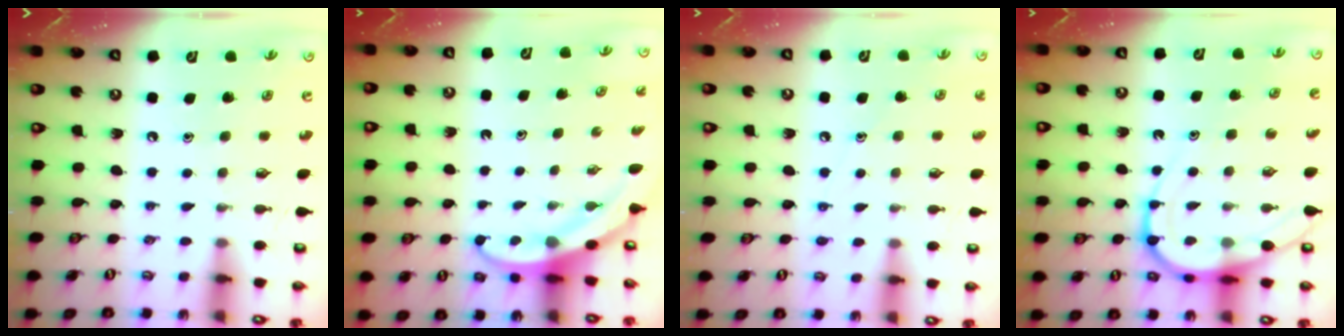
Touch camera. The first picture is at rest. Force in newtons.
{"total": 4.0, "press": 4.0, "slide": 0.4}
{"total": 5.8, "press": 5.7, "slide": 0.8}
{"total": 9.7, "press": 9.7, "slide": 0.9}